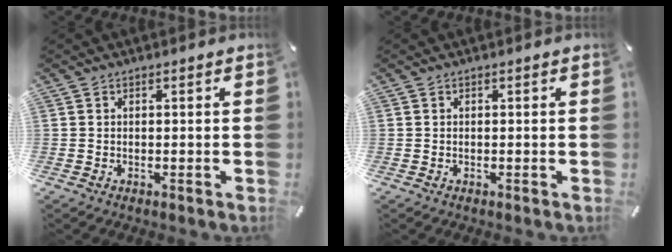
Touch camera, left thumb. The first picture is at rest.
{"total": 0.0}